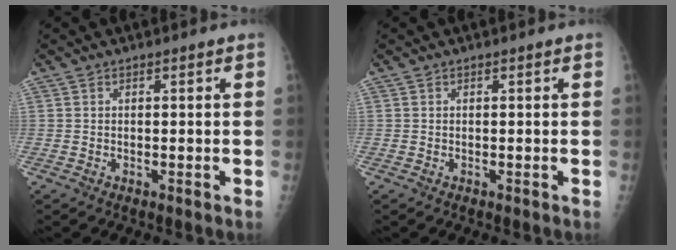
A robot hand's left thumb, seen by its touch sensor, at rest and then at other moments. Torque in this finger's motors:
{"motor_torque": [0.01, 0.01, 0.00, -0.02, 0.00]}